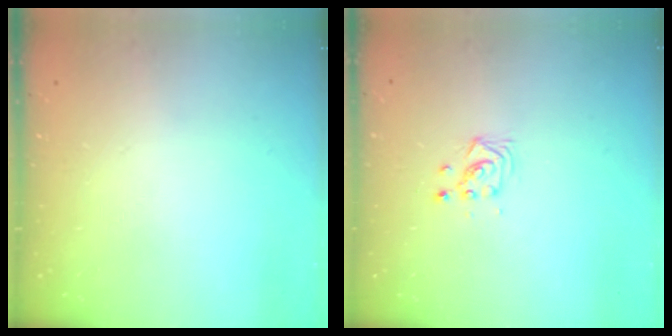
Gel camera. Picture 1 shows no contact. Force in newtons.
{"total": 3.5, "press": 3.5, "slide": 0.3}